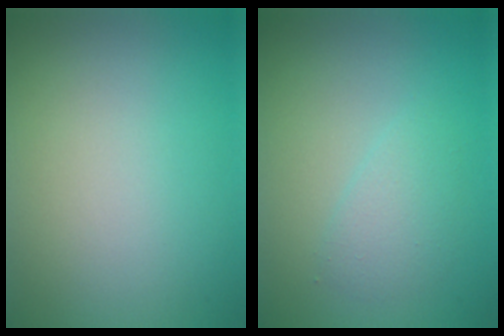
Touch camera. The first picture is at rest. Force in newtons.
{"total": 1.8, "press": 1.8, "slide": 0.2}